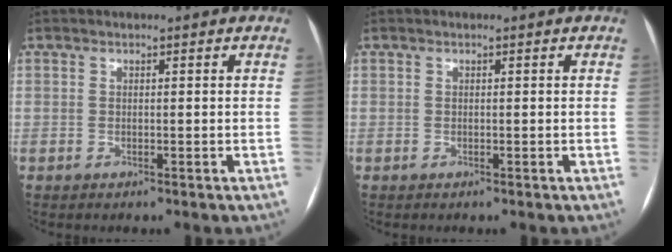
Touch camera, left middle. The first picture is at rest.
{"total": 0.0}